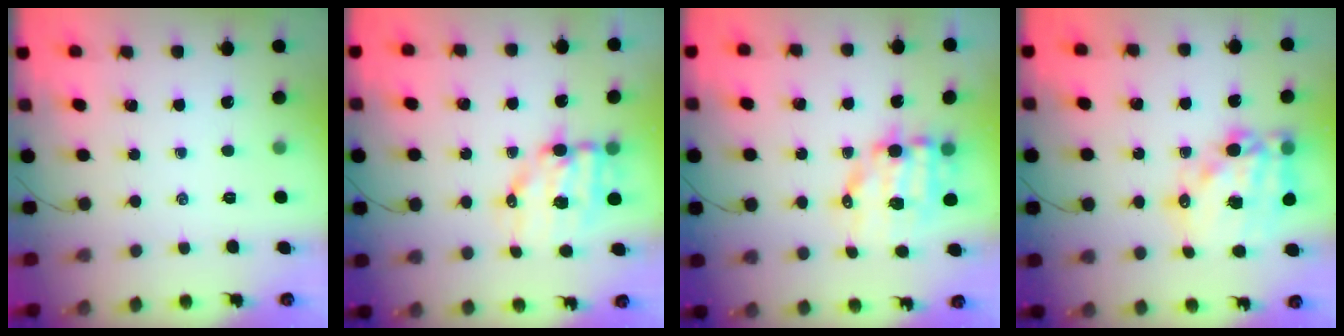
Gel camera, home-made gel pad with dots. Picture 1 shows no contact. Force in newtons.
{"total": 9.2, "press": 9.0, "slide": 2.1}
{"total": 9.4, "press": 9.1, "slide": 2.2}
{"total": 17.7, "press": 17.2, "slide": 4.0}